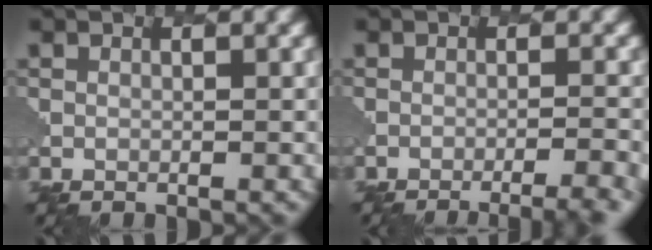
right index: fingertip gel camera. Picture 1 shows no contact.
{"total": 5.8, "force": [-4.3, 1.7, 3.5], "torque": [-0.028, 0.005, -0.044]}